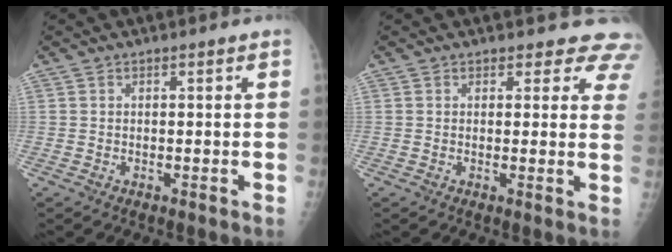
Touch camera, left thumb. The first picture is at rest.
{"total": 6.8, "force": [6.0, 3.2, 0.6], "torque": [0.047, -0.023, 0.036]}